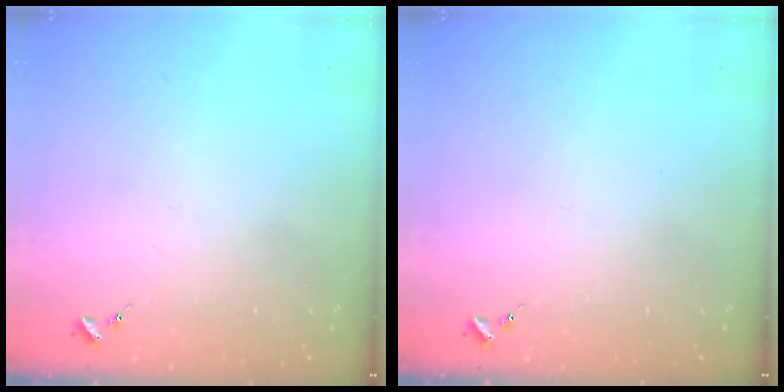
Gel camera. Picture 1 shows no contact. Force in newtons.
{"total": 0.0}